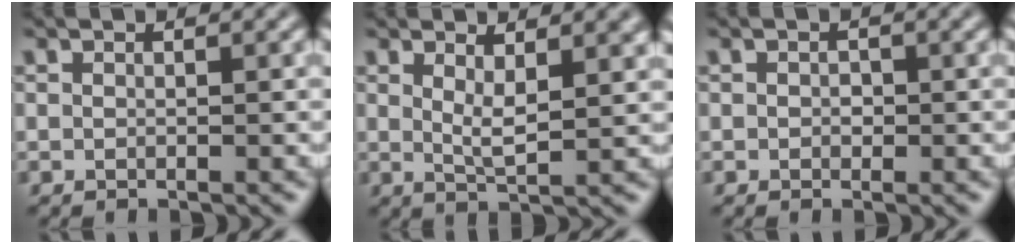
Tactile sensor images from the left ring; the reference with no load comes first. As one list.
[{"total": 3.2, "force": [1.4, 1.0, 2.7], "torque": [-0.047, -0.007, 0.025]}, {"total": 0.7, "force": [-0.1, 0.6, 0.4], "torque": [-0.006, -0.004, -0.004]}]